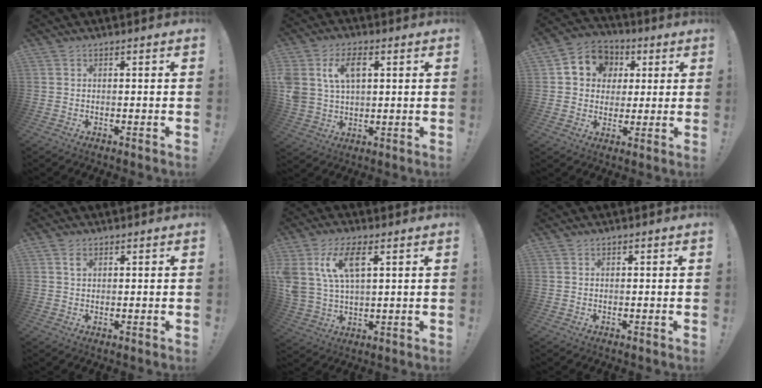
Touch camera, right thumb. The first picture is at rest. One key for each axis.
{"total": 9.9, "fx": 3.6, "fy": 6.6, "fz": 6.4, "tx": -0.115, "ty": 0.001, "tz": 0.067}
{"total": 10.6, "fx": 3.1, "fy": 9.3, "fz": 3.8, "tx": -0.054, "ty": -0.005, "tz": 0.064}
{"total": 2.2, "fx": 1.2, "fy": 1.4, "fz": 1.2, "tx": -0.018, "ty": -0.002, "tz": 0.021}
{"total": 12.2, "fx": 5.3, "fy": 6.1, "fz": 9.1, "tx": -0.184, "ty": -0.013, "tz": 0.094}
{"total": 0.0}